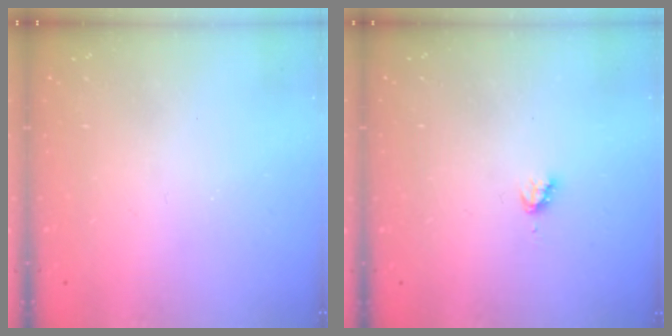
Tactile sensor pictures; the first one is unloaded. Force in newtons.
{"total": 2.8, "press": 2.8, "slide": 0.3}